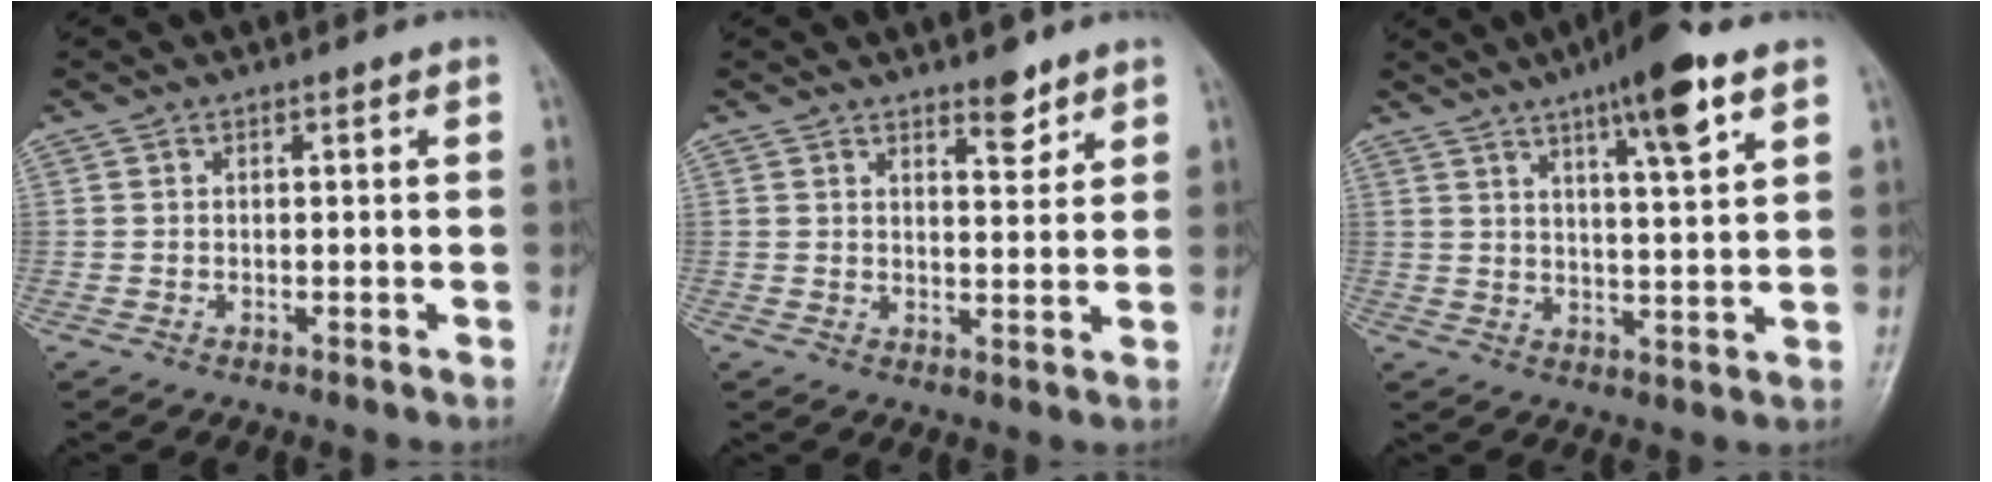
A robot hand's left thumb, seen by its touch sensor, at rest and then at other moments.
{"total": 4.3, "force": [3.2, 1.7, 2.3], "torque": [-0.018, -0.024, 0.049]}
{"total": 11.9, "force": [7.0, 2.2, 9.4], "torque": [-0.134, -0.027, 0.105]}